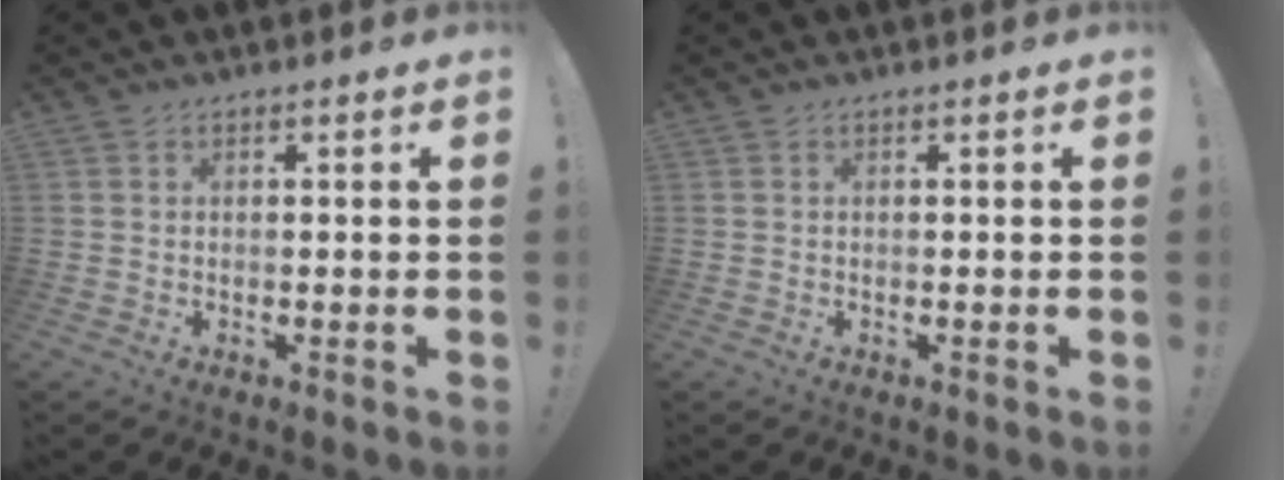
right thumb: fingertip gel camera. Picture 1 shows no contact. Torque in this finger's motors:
{"motor_torque": [0.00, 0.00, 0.00, 0.00, 0.00]}